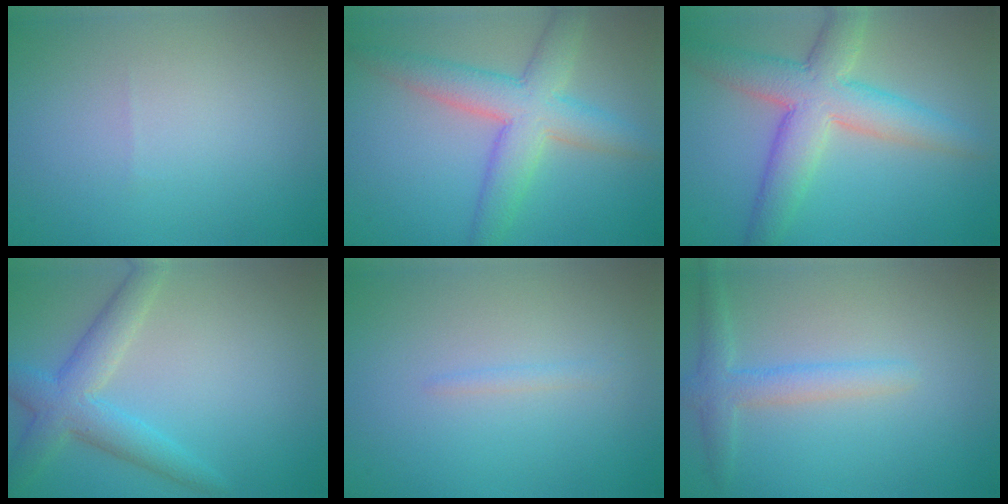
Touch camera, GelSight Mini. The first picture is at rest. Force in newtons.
{"total": 7.1, "press": 7.1, "slide": 0.2}
{"total": 7.0, "press": 7.0, "slide": 0.2}
{"total": 4.5, "press": 4.4, "slide": 0.4}
{"total": 0.8, "press": 0.7, "slide": 0.1}
{"total": 2.5, "press": 2.5, "slide": 0.1}